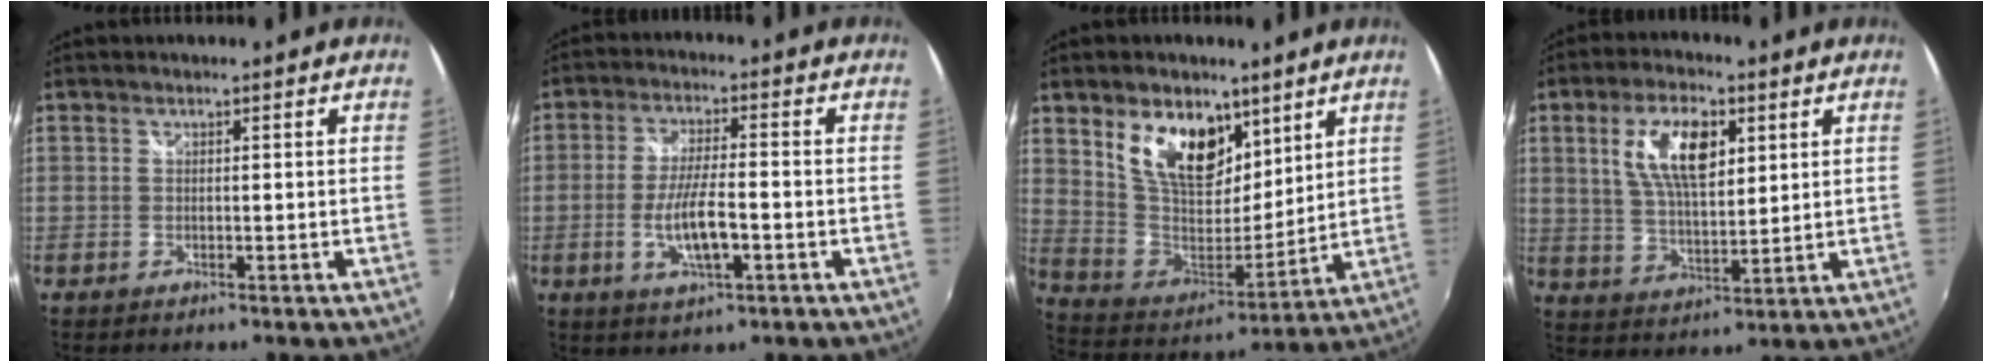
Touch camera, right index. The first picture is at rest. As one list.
[{"total": 8.3, "force": [-2.5, 2.1, 7.6], "torque": [-0.148, -0.009, -0.044]}, {"total": 16.2, "force": [8.7, 9.1, 10.1], "torque": [-0.191, 0.002, 0.168]}, {"total": 11.3, "force": [4.0, 4.9, 9.4], "torque": [-0.180, 0.011, 0.076]}]